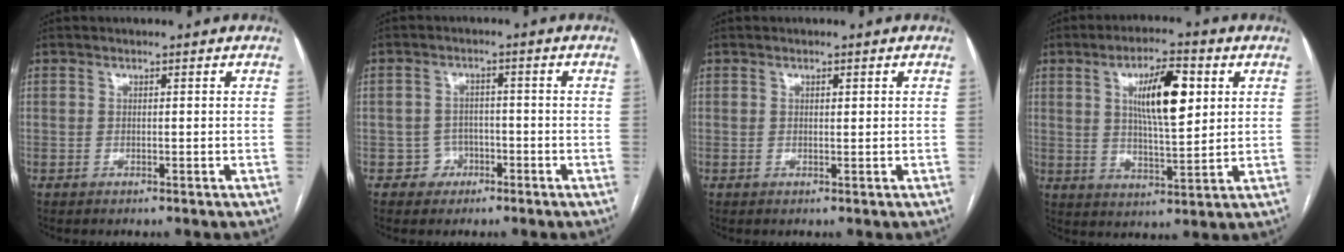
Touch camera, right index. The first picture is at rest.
{"total": 3.4, "force": [-1.6, 3.0, -0.2], "torque": [0.016, 0.017, -0.025]}
{"total": 0.7, "force": [0.3, 0.2, 0.6], "torque": [-0.012, 0.000, 0.005]}
{"total": 10.7, "force": [3.2, 2.5, 9.9], "torque": [-0.171, 0.006, 0.057]}